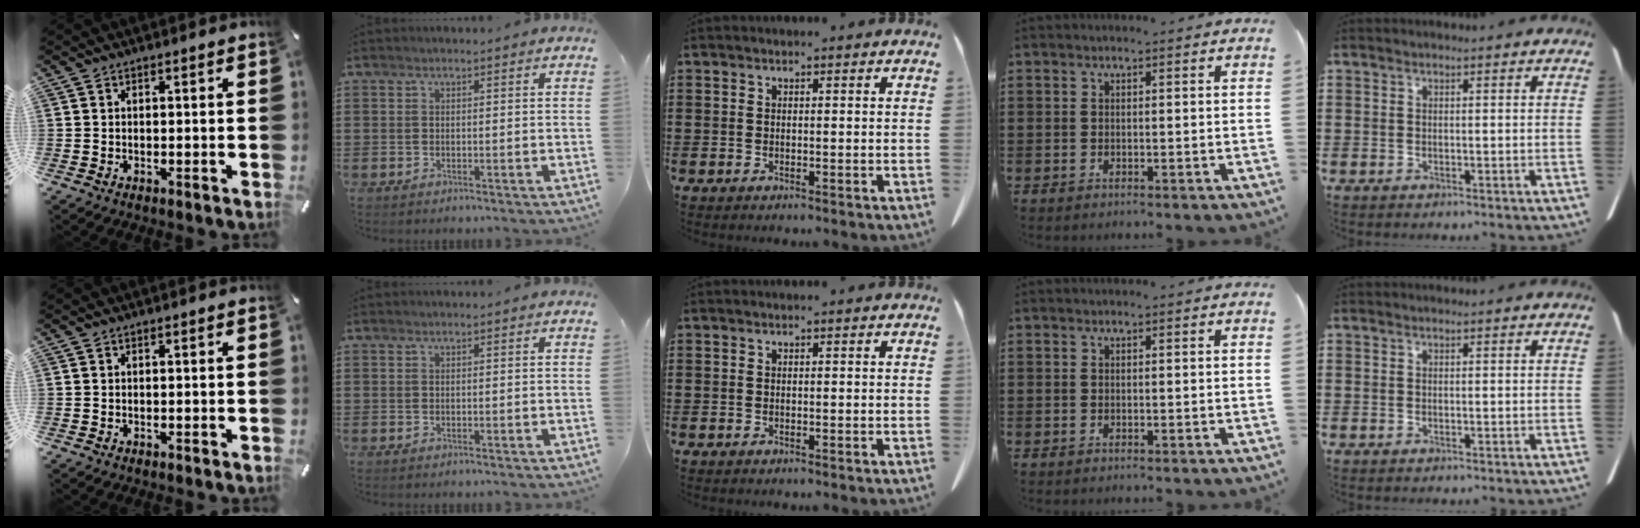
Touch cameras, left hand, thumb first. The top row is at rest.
{}